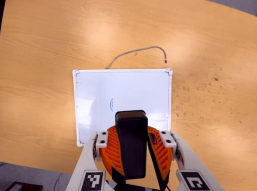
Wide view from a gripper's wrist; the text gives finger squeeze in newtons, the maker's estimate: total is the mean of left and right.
{"total": 10.4, "left": 10.3, "right": 10.5}